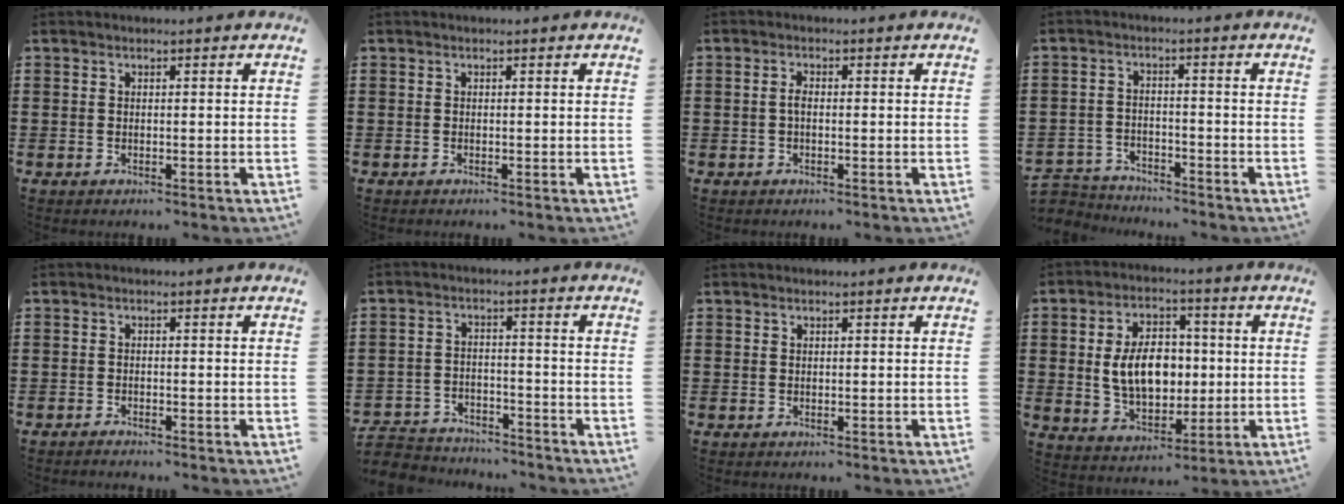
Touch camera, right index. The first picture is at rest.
{"total": 0.0}
{"total": 1.5, "force": [-0.2, 0.5, 1.4], "torque": [-0.035, -0.003, -0.007]}
{"total": 3.7, "force": [-3.7, 0.6, -0.2], "torque": [-0.011, -0.003, -0.083]}
{"total": 0.9, "force": [-0.9, 0.0, 0.0], "torque": [-0.001, 0.002, -0.019]}
{"total": 4.1, "force": [-4.1, 0.7, -0.1], "torque": [-0.019, -0.001, -0.091]}
{"total": 0.0}
{"total": 9.4, "force": [0.6, 6.1, 7.0], "torque": [-0.131, 0.007, 0.006]}